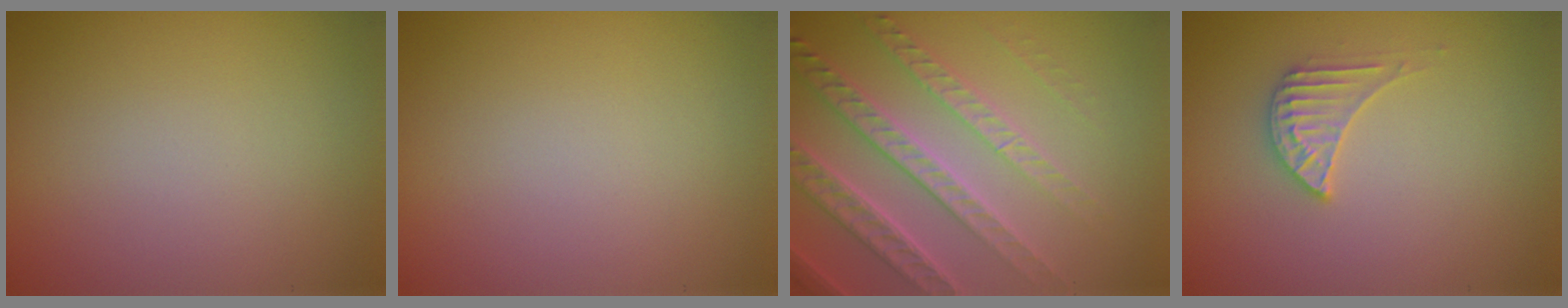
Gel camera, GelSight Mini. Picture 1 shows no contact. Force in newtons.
{"total": 0.0}
{"total": 6.3, "press": 4.7, "slide": 4.2}
{"total": 2.3, "press": 2.3, "slide": 0.3}